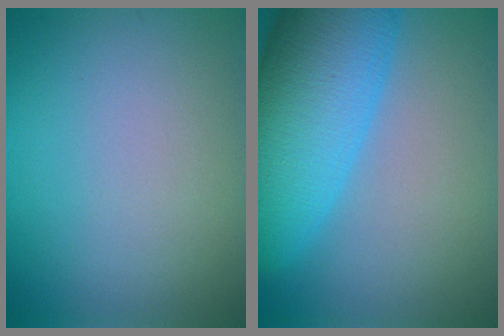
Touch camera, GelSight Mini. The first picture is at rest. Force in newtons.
{"total": 11.9, "press": 11.9, "slide": 0.6}